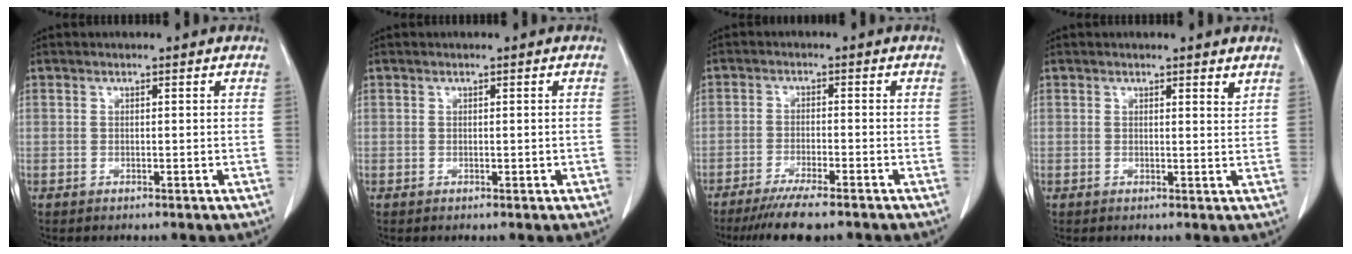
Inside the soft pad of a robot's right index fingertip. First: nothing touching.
{"total": 0.8, "force": [-0.1, 0.6, 0.6], "torque": [-0.007, 0.004, 0.003]}
{"total": 7.8, "force": [-6.2, 0.5, 4.7], "torque": [-0.071, -0.018, -0.101]}
{"total": 1.6, "force": [1.3, 0.2, 0.8], "torque": [-0.011, -0.008, 0.014]}